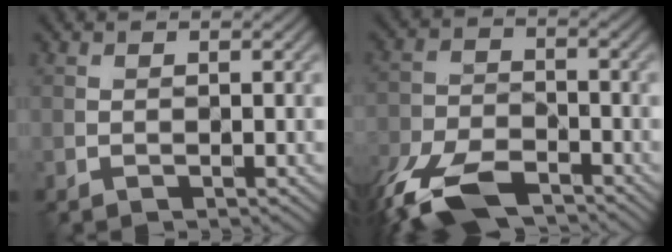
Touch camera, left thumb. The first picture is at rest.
{"total": 11.6, "force": [-7.9, 5.2, 6.7], "torque": [-0.155, -0.023, -0.156]}